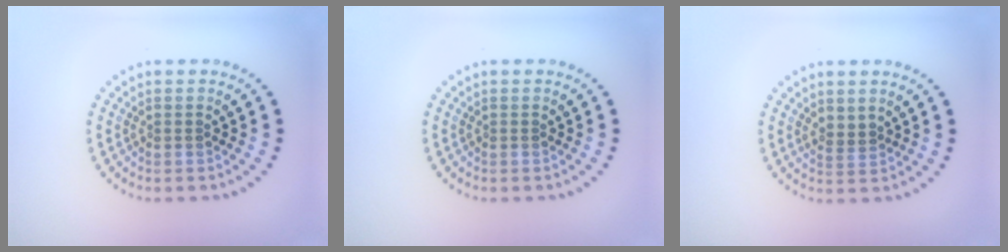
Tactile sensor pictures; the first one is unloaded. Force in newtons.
{"total": 0.0}
{"total": 1.2, "press": 1.0, "slide": 0.6}